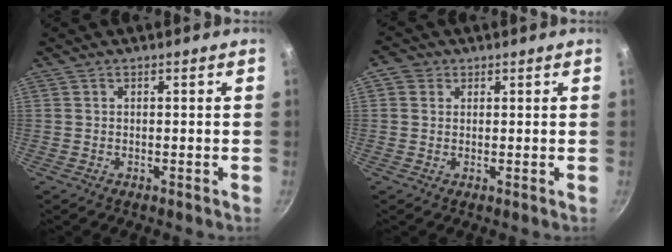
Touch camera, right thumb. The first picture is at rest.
{"total": 2.9, "force": [0.9, 2.7, 0.8], "torque": [0.004, 0.003, 0.009]}